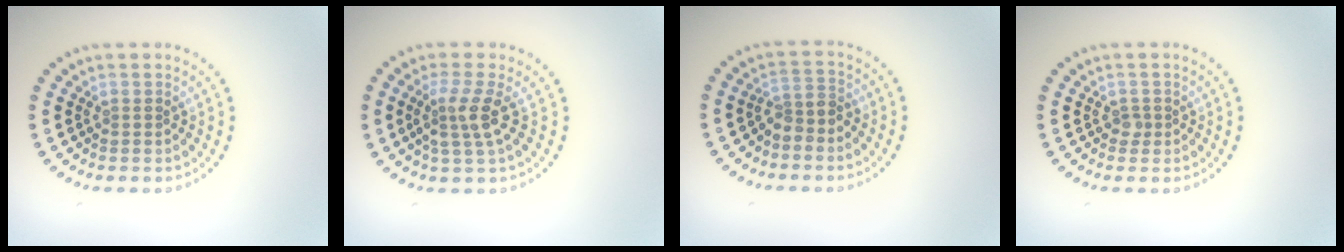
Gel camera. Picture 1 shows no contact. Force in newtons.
{"total": 2.9, "press": 2.3, "slide": 1.8}
{"total": 2.2, "press": 1.6, "slide": 1.5}
{"total": 0.8, "press": 0.5, "slide": 0.6}